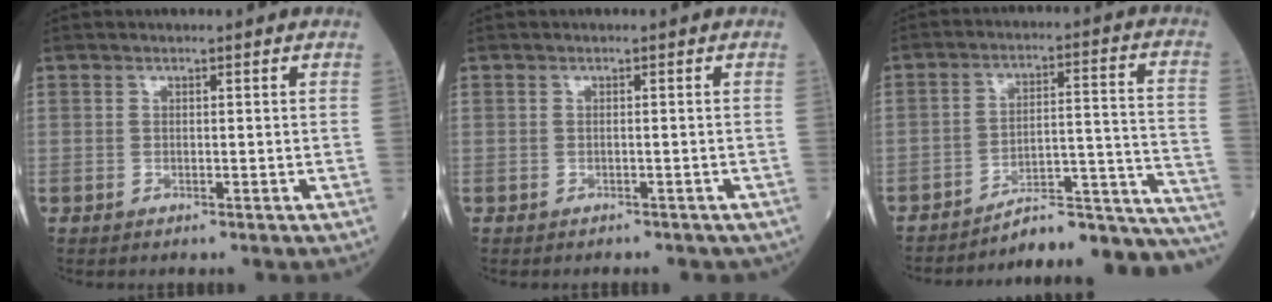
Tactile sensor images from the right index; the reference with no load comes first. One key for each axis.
{"total": 3.5, "fx": -3.0, "fy": 1.5, "fz": 1.0, "tx": -0.015, "ty": 0.000, "tz": -0.031}
{"total": 19.2, "fx": -18.6, "fy": 0.4, "fz": 4.9, "tx": -0.007, "ty": 0.047, "tz": -0.252}